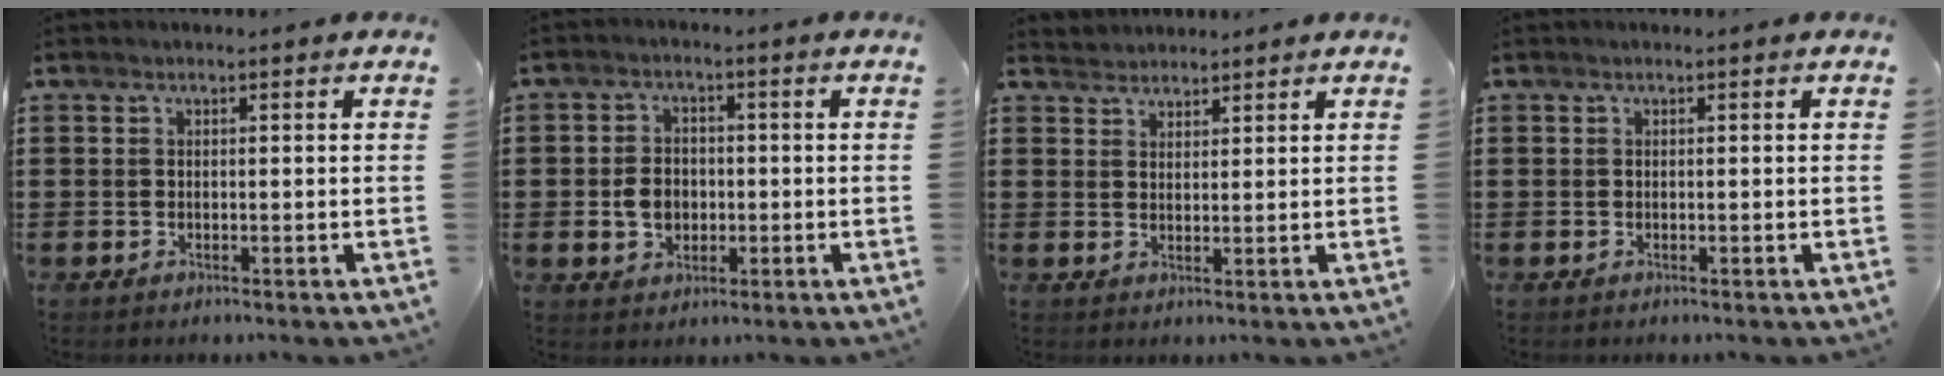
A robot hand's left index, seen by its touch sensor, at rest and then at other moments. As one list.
[{"total": 4.5, "force": [-0.7, 3.4, 2.9], "torque": [-0.052, 0.005, -0.015]}, {"total": 2.2, "force": [2.1, 0.5, -0.5], "torque": [0.002, 0.002, 0.042]}, {"total": 0.0}]